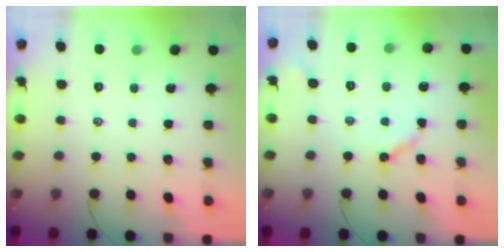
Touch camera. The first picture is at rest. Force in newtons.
{"total": 5.3, "press": 5.2, "slide": 0.6}